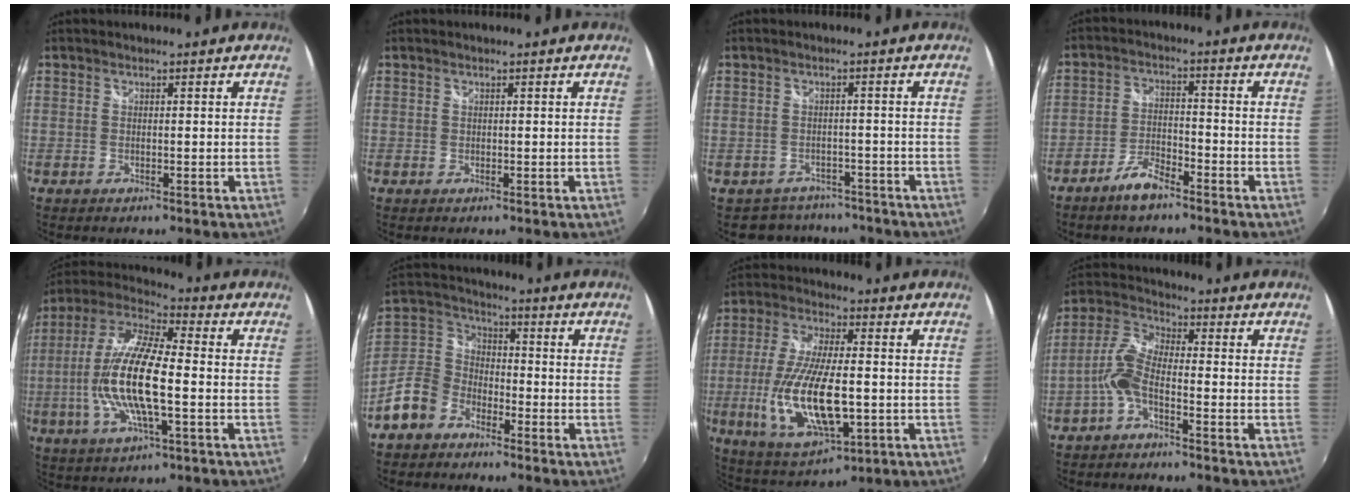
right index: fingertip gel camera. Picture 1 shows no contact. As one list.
[{"total": 0.0}, {"total": 6.0, "force": [-4.7, 3.7, 0.1], "torque": [-0.009, 0.024, -0.068]}, {"total": 5.9, "force": [-4.8, 1.6, 3.1], "torque": [-0.078, 0.003, -0.088]}, {"total": 17.2, "force": [-2.5, 4.5, 16.4], "torque": [-0.322, -0.004, -0.053]}, {"total": 11.6, "force": [-7.3, 7.9, 4.2], "torque": [-0.115, 0.033, -0.145]}, {"total": 18.0, "force": [-3.2, 6.7, 16.4], "torque": [-0.338, -0.021, -0.048]}, {"total": 6.1, "force": [-2.7, 2.1, 5.1], "torque": [-0.121, 0.014, -0.059]}]